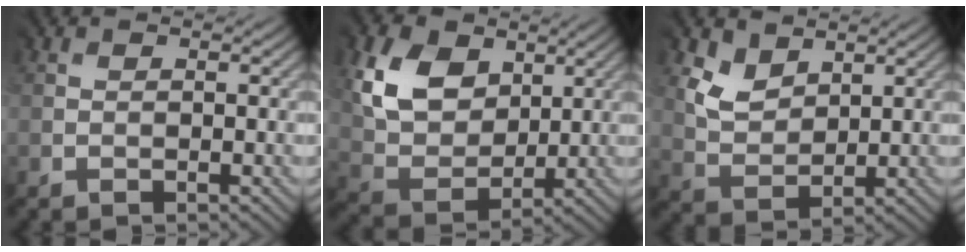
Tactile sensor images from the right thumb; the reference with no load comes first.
{"total": 9.5, "force": [4.3, 6.9, 5.0], "torque": [-0.135, 0.006, 0.078]}
{"total": 4.0, "force": [3.2, 2.3, 0.8], "torque": [-0.040, -0.008, 0.062]}